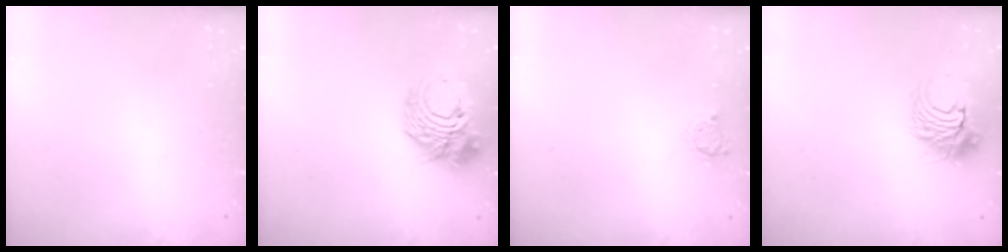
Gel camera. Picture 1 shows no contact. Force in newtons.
{"total": 12.6, "press": 12.5, "slide": 1.5}
{"total": 3.7, "press": 3.6, "slide": 0.4}
{"total": 9.5, "press": 9.4, "slide": 1.1}